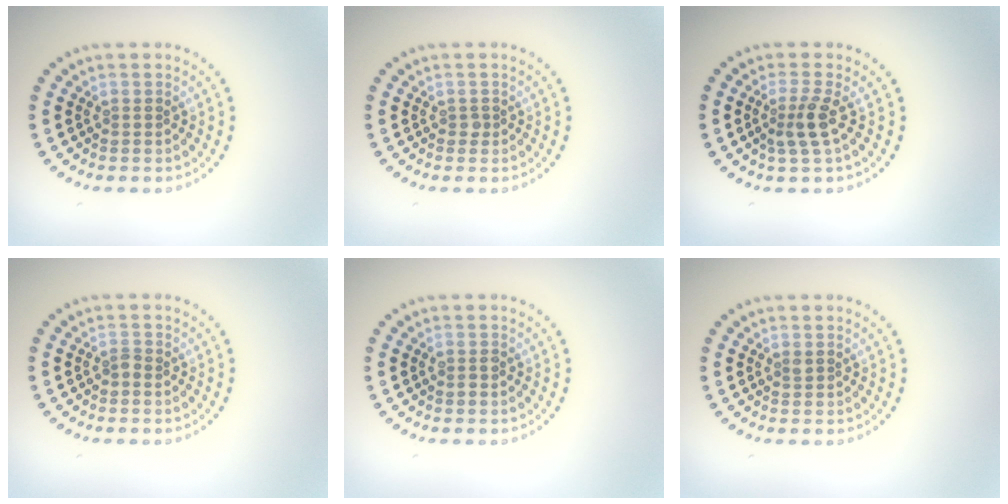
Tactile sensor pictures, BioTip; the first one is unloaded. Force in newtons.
{"total": 0.7, "press": 0.5, "slide": 0.5}
{"total": 2.4, "press": 1.8, "slide": 1.6}
{"total": 0.7, "press": 0.6, "slide": 0.4}
{"total": 0.7, "press": 0.7, "slide": 0.3}
{"total": 0.6, "press": 0.5, "slide": 0.3}